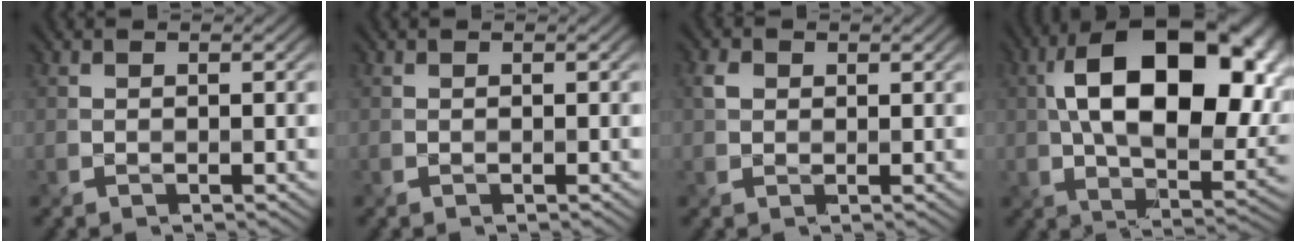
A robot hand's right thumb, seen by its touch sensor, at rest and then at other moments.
{"total": 0.0}
{"total": 1.7, "force": [0.6, 1.4, 0.8], "torque": [-0.023, 0.000, 0.011]}
{"total": 19.4, "force": [4.1, 11.1, 15.4], "torque": [-0.247, 0.009, 0.060]}